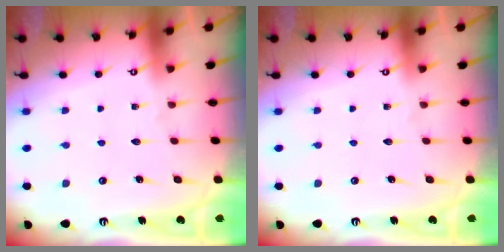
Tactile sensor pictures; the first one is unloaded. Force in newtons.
{"total": 0.0}